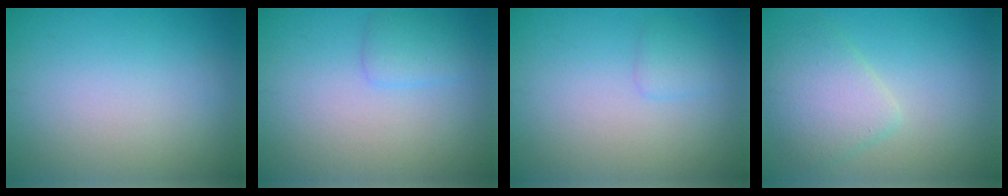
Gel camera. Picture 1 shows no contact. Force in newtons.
{"total": 1.6, "press": 1.6, "slide": 0.1}
{"total": 1.0, "press": 1.0, "slide": 0.1}
{"total": 3.7, "press": 3.7, "slide": 0.2}